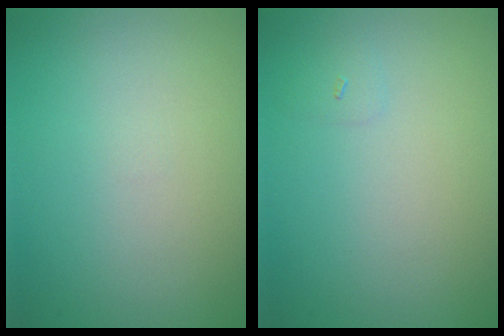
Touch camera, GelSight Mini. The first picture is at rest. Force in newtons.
{"total": 0.6, "press": 0.6, "slide": 0.1}